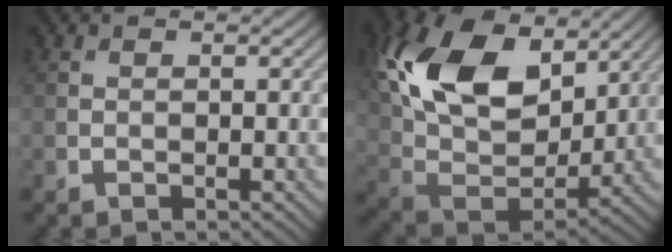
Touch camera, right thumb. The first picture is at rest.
{"total": 17.7, "force": [7.4, 10.9, 11.9], "torque": [-0.260, 0.020, 0.138]}